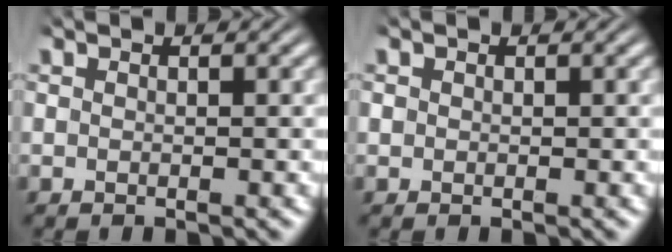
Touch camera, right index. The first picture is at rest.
{"total": 0.5, "force": [0.0, 0.5, 0.1], "torque": [-0.007, -0.008, 0.006]}